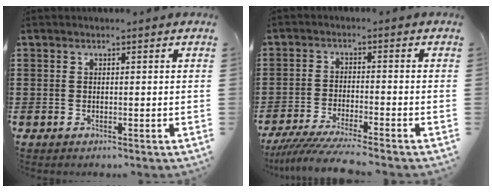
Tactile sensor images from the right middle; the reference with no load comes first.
{"total": 5.2, "force": [-4.7, -0.1, 2.0], "torque": [-0.054, -0.021, -0.095]}